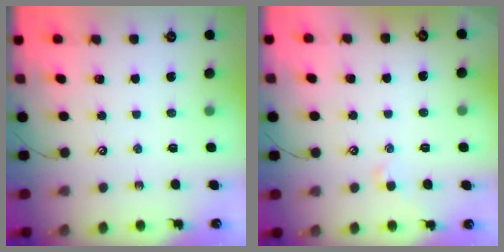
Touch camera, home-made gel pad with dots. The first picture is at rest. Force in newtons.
{"total": 0.8, "press": 0.7, "slide": 0.4}